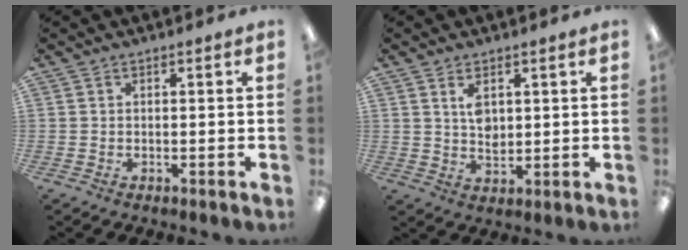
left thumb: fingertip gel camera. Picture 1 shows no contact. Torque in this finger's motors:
{"motor_torque": [-0.04, -0.18, 0.00, -0.23, 0.00]}